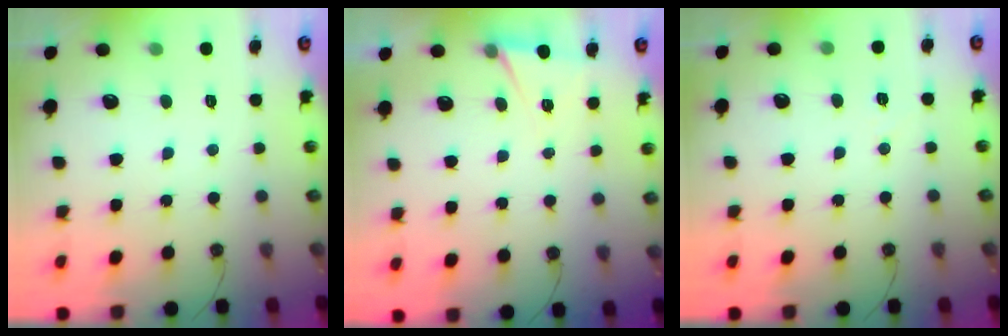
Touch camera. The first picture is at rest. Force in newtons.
{"total": 4.9, "press": 2.1, "slide": 4.4}
{"total": 4.8, "press": 4.5, "slide": 1.7}